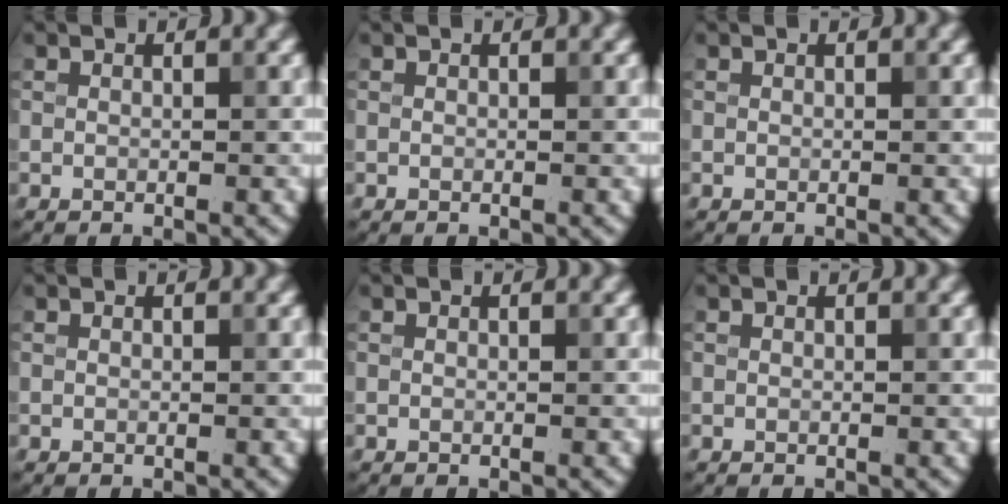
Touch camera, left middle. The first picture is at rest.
{"total": 0.0}
{"total": 0.0}
{"total": 0.0}
{"total": 0.0}
{"total": 0.0}